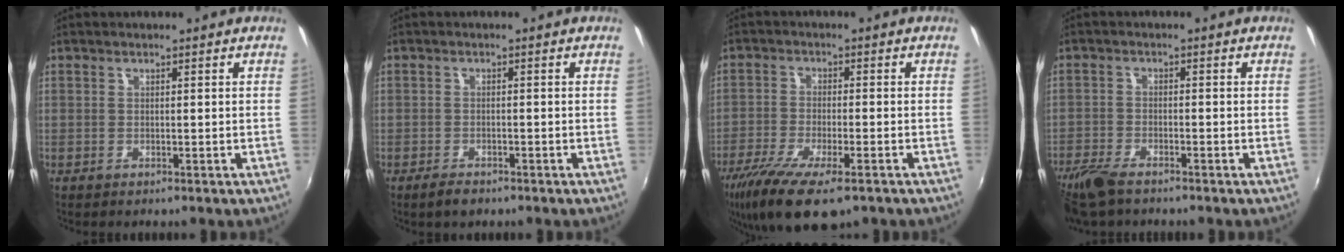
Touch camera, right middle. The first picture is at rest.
{"total": 2.7, "force": [-2.0, 1.2, 1.2], "torque": [-0.033, -0.005, -0.037]}
{"total": 13.1, "force": [-8.7, 3.7, 9.1], "torque": [-0.195, -0.047, -0.154]}
{"total": 7.4, "force": [-5.9, 2.3, 3.8], "torque": [-0.107, -0.024, -0.117]}